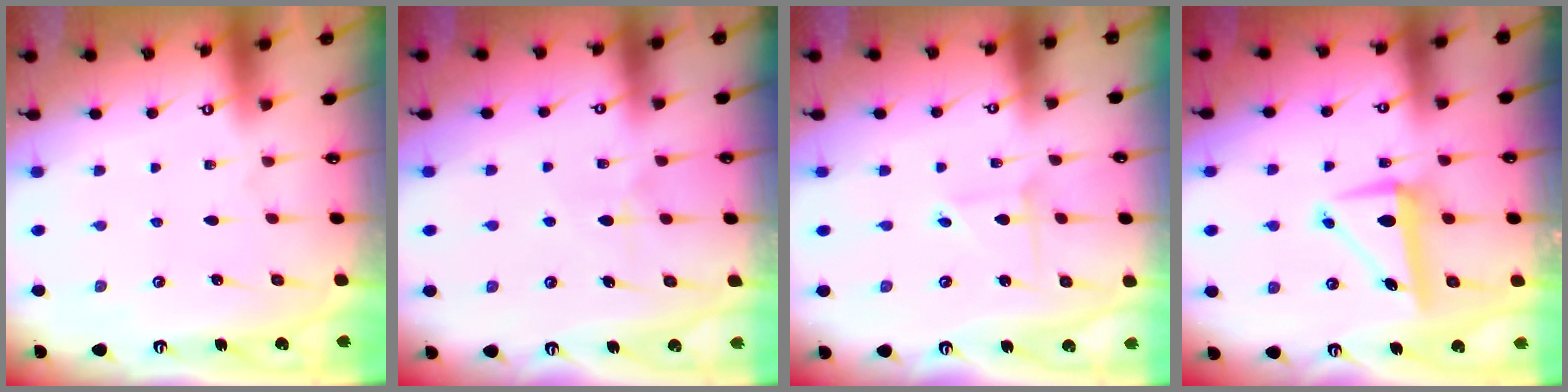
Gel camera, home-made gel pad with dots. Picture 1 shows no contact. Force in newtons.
{"total": 5.0, "press": 5.0, "slide": 0.7}
{"total": 2.2, "press": 2.2, "slide": 0.1}
{"total": 6.8, "press": 6.7, "slide": 1.3}